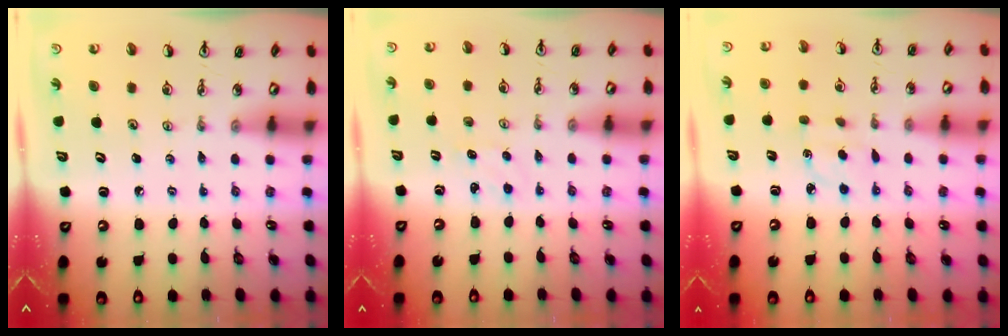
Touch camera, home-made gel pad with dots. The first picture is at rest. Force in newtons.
{"total": 2.2, "press": 2.2, "slide": 0.3}
{"total": 2.7, "press": 2.6, "slide": 0.4}